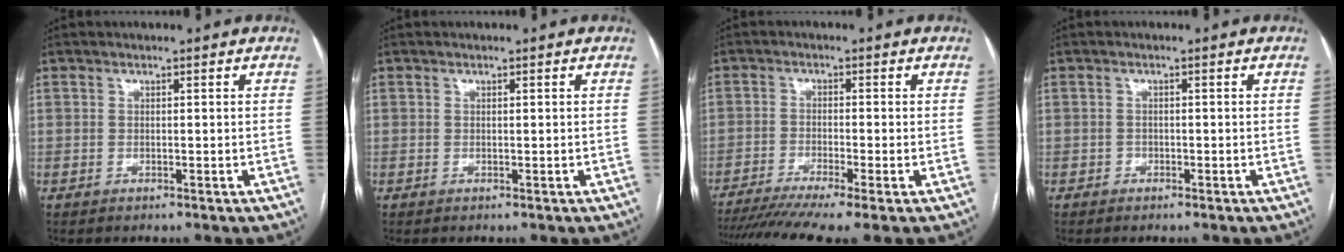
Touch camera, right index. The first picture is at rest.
{"total": 0.0}
{"total": 10.8, "force": [-8.3, -0.1, 6.9], "torque": [-0.108, -0.015, -0.133]}
{"total": 0.6, "force": [-0.5, 0.4, 0.1], "torque": [-0.001, 0.002, -0.011]}